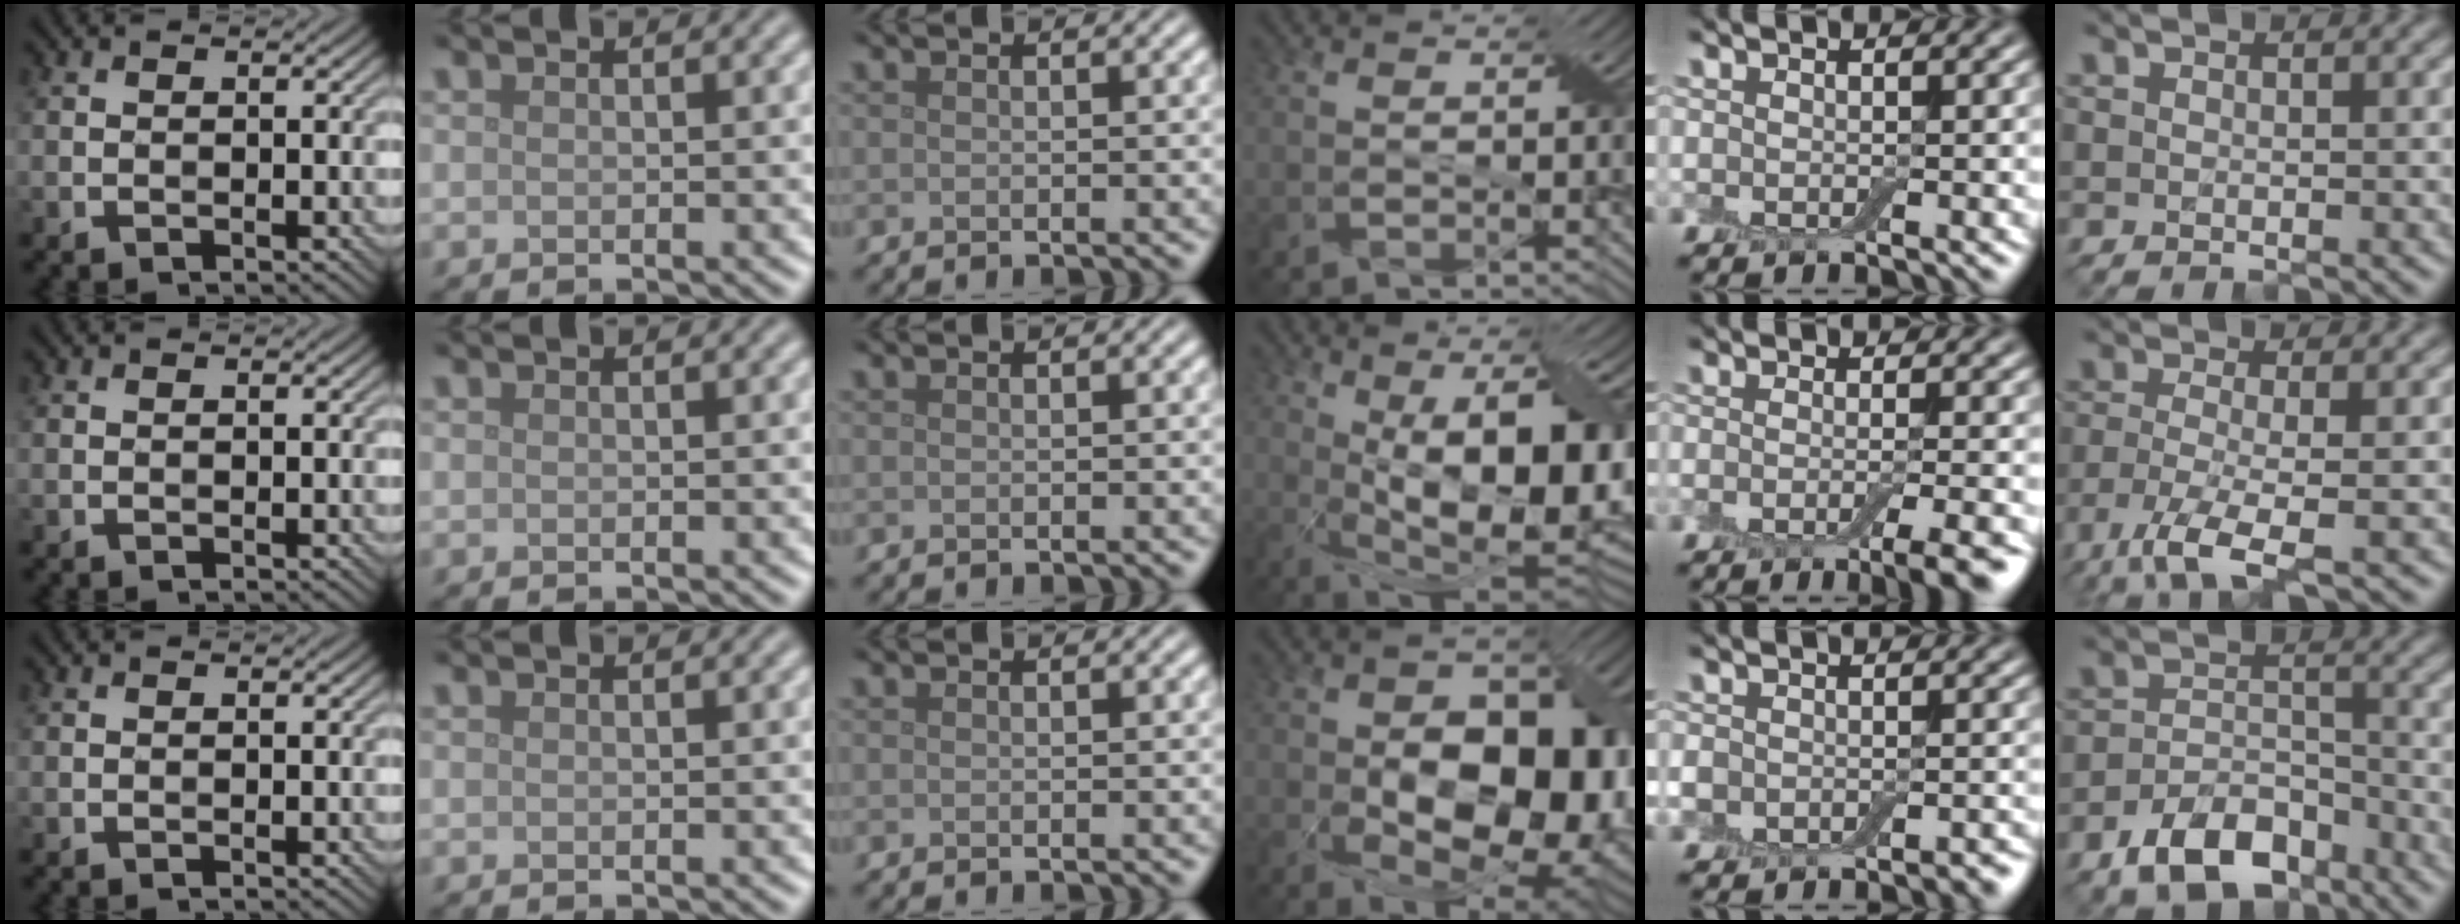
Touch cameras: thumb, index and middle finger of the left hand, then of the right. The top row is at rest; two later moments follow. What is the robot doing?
{"motion": "insert", "object": "drawer"}